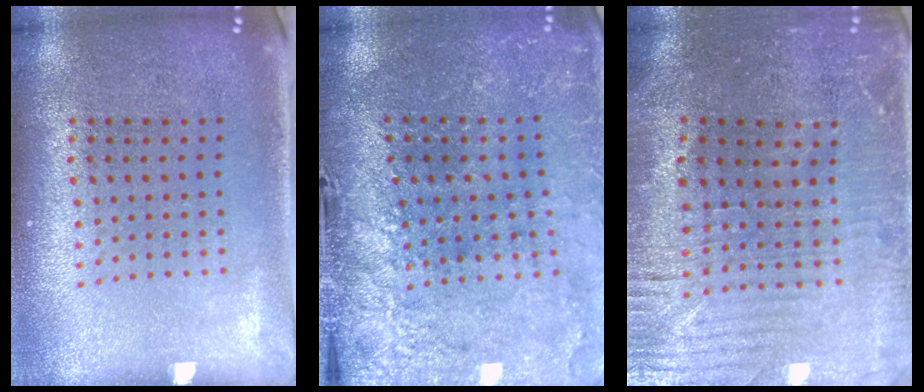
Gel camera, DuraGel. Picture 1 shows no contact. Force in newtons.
{"total": 3.2, "press": 3.1, "slide": 0.7}
{"total": 1.8, "press": 1.8, "slide": 0.5}